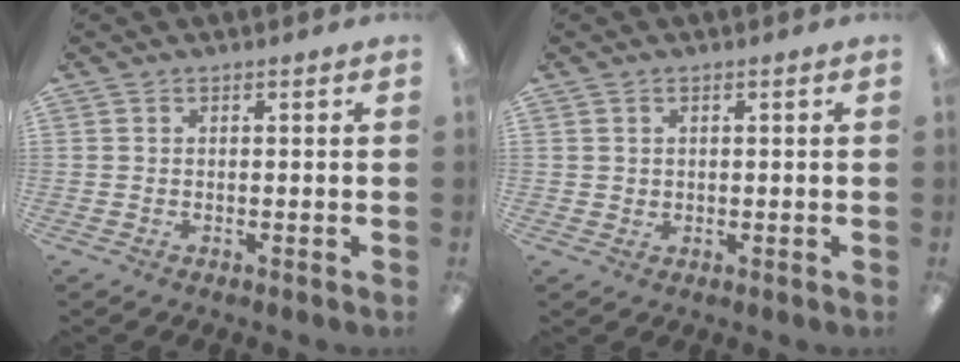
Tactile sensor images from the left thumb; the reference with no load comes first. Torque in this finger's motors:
{"motor_torque": [-0.18, 0.13, 0.16, -0.22, 0.00]}